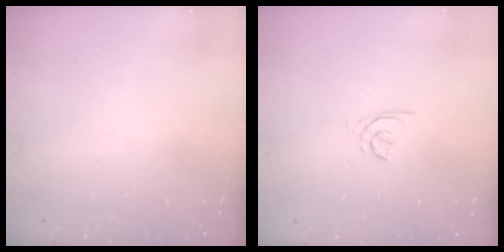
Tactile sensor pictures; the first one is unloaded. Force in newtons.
{"total": 2.8, "press": 2.7, "slide": 0.8}